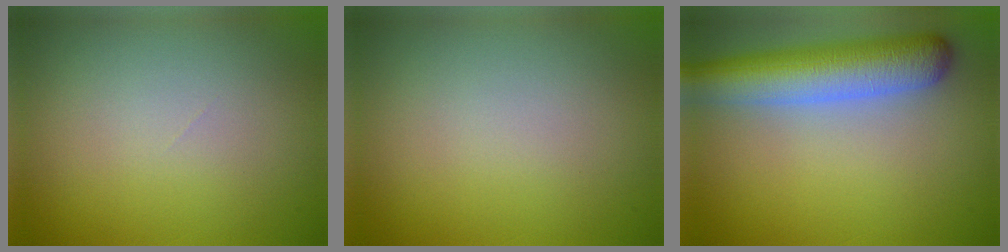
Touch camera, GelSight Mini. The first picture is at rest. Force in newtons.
{"total": 0.0}
{"total": 7.4, "press": 7.4, "slide": 0.5}